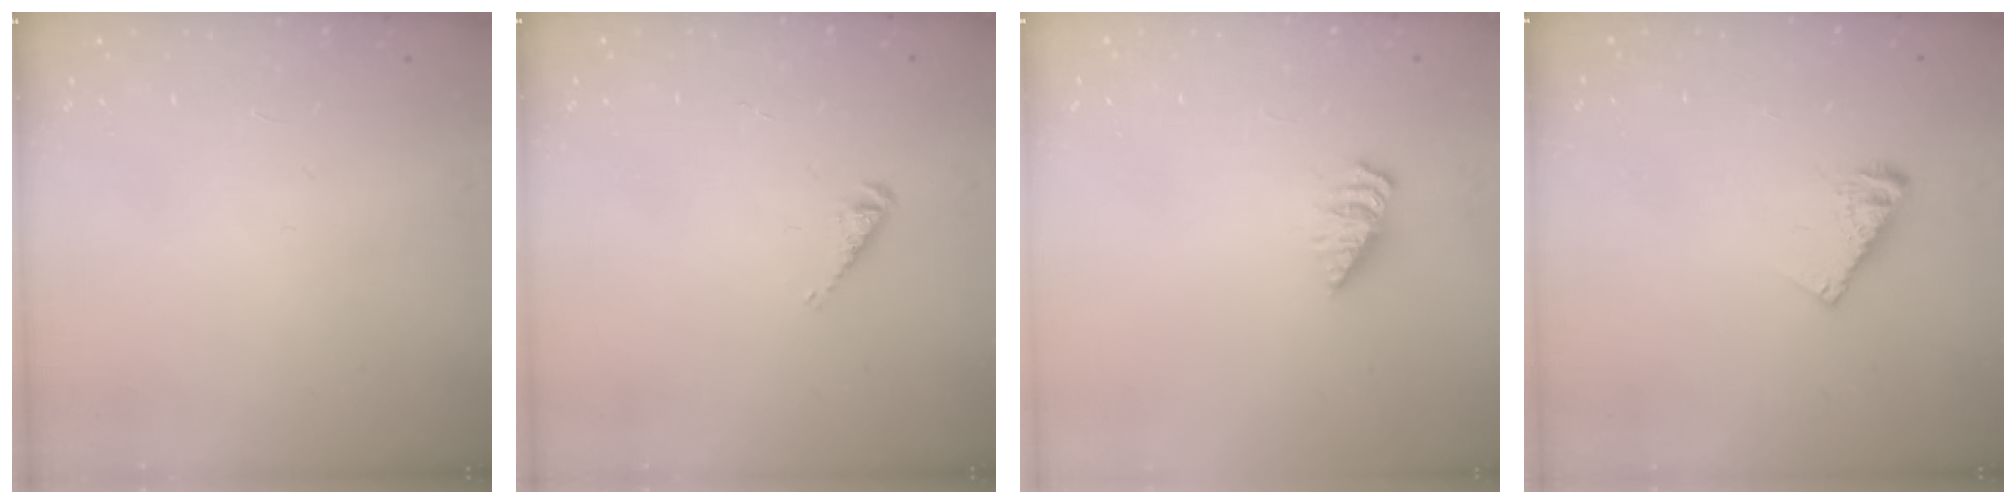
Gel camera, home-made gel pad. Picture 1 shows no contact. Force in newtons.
{"total": 2.7, "press": 2.7, "slide": 0.3}
{"total": 2.5, "press": 2.5, "slide": 0.3}
{"total": 6.7, "press": 6.7, "slide": 0.3}